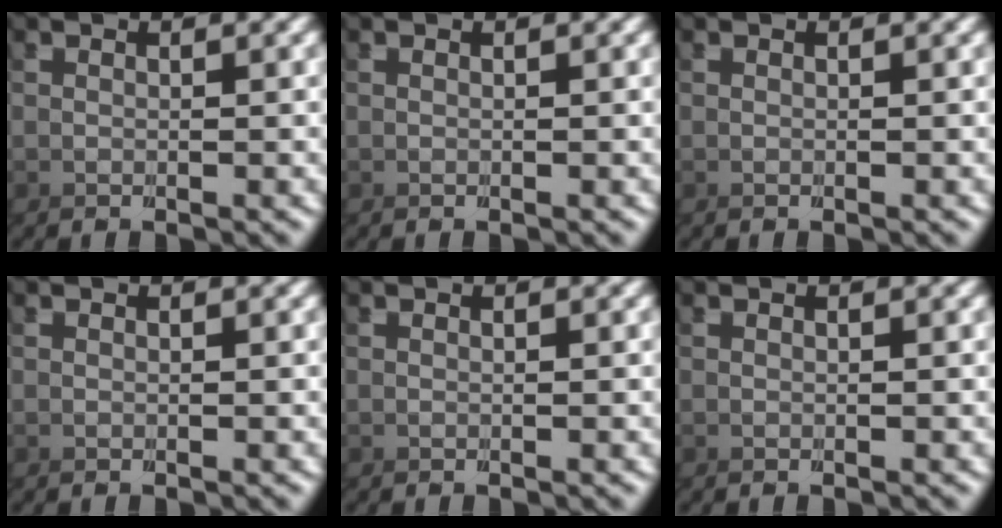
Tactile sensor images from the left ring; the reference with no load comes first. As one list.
[{"total": 0.0}, {"total": 0.0}, {"total": 0.0}, {"total": 0.0}, {"total": 0.0}]